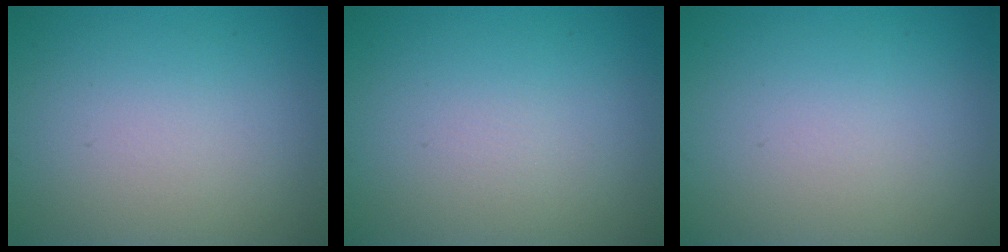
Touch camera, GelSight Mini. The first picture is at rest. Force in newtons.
{"total": 0.0}
{"total": 0.0}